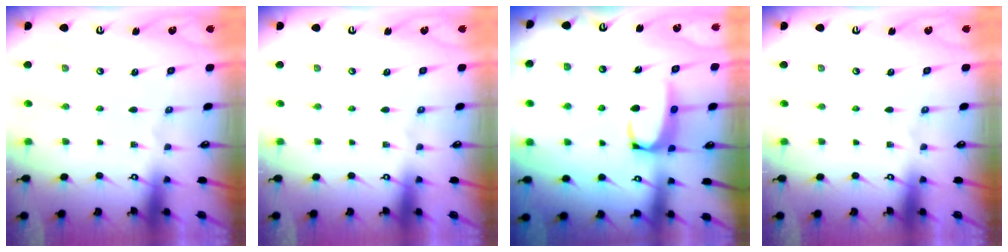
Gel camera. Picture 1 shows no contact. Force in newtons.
{"total": 0.0}
{"total": 3.3, "press": 3.3, "slide": 0.7}
{"total": 0.0}